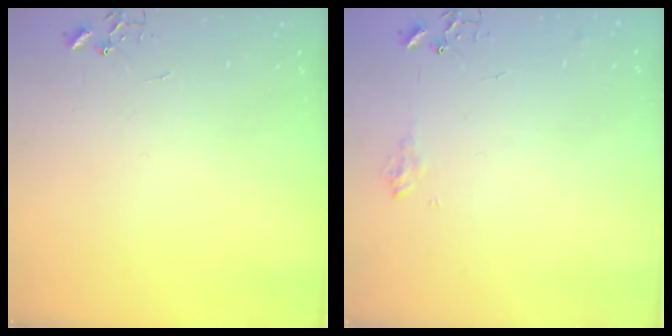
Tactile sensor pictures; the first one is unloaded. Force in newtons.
{"total": 7.7, "press": 7.7, "slide": 0.9}